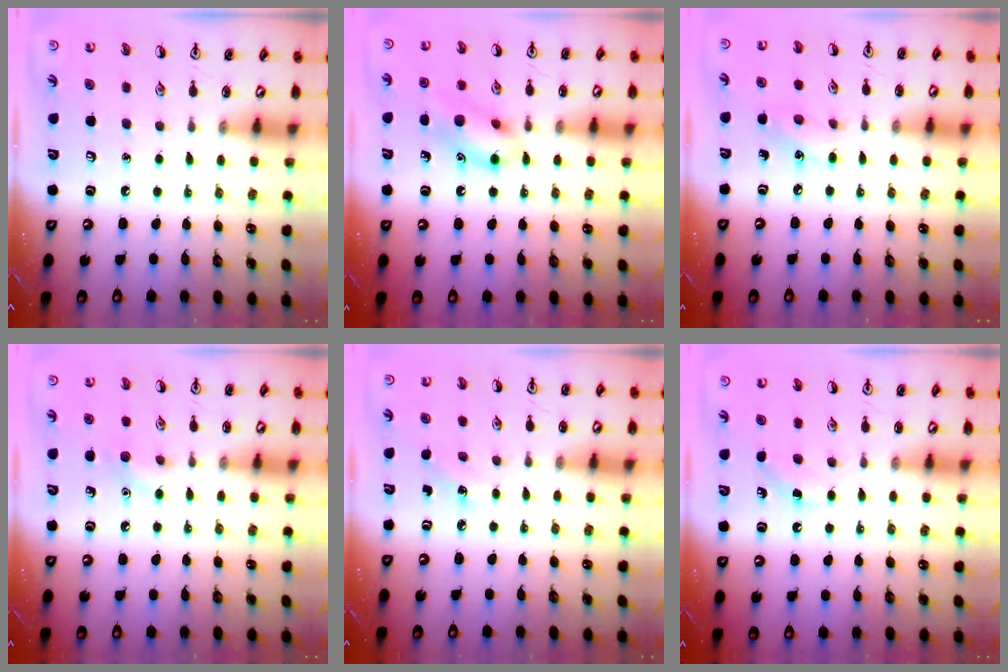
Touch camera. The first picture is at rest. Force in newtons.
{"total": 12.2, "press": 12.0, "slide": 2.2}
{"total": 6.0, "press": 5.8, "slide": 1.7}
{"total": 6.0, "press": 5.8, "slide": 1.8}
{"total": 1.9, "press": 1.7, "slide": 0.7}
{"total": 2.8, "press": 2.6, "slide": 0.9}